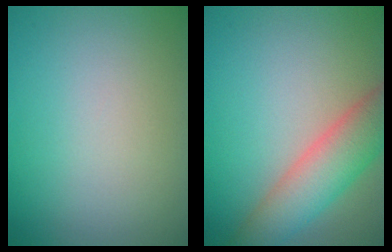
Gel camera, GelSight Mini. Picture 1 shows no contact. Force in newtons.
{"total": 6.0, "press": 5.9, "slide": 0.4}